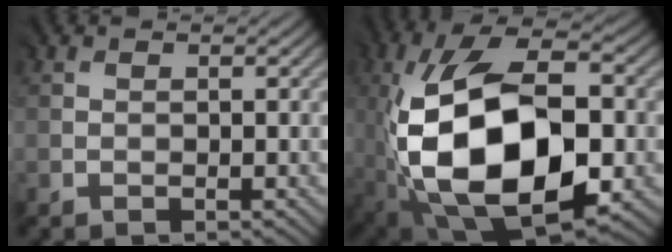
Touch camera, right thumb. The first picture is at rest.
{"total": 17.5, "force": [-3.1, 9.8, 14.1], "torque": [-0.269, -0.011, -0.055]}